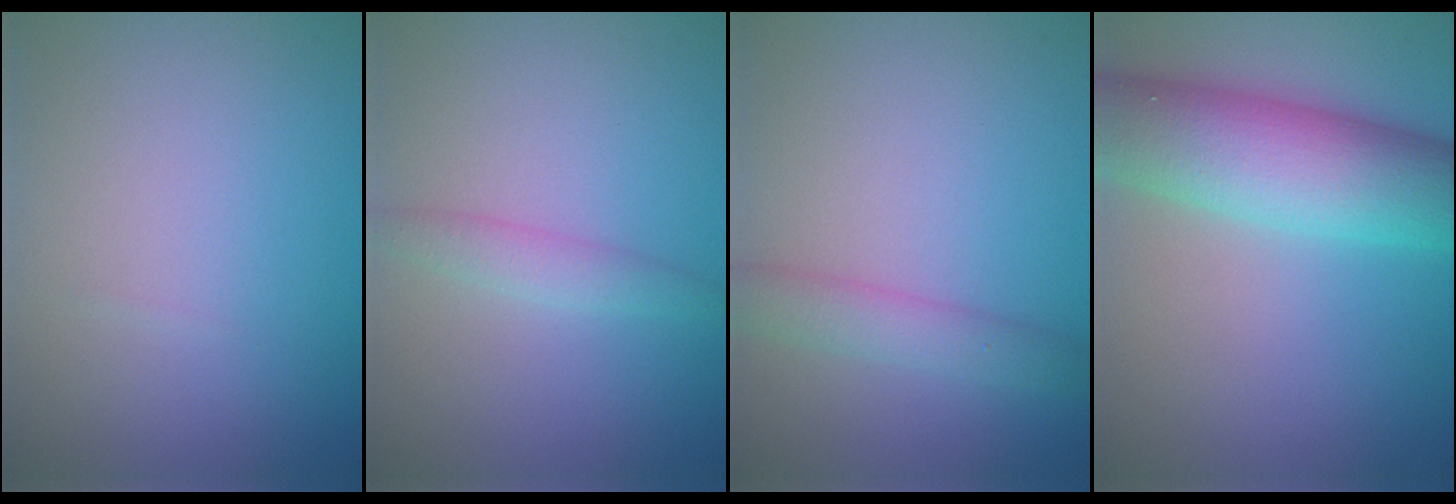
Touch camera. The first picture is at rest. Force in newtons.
{"total": 1.7, "press": 1.7, "slide": 0.0}
{"total": 2.8, "press": 2.8, "slide": 0.1}
{"total": 10.4, "press": 10.4, "slide": 0.2}